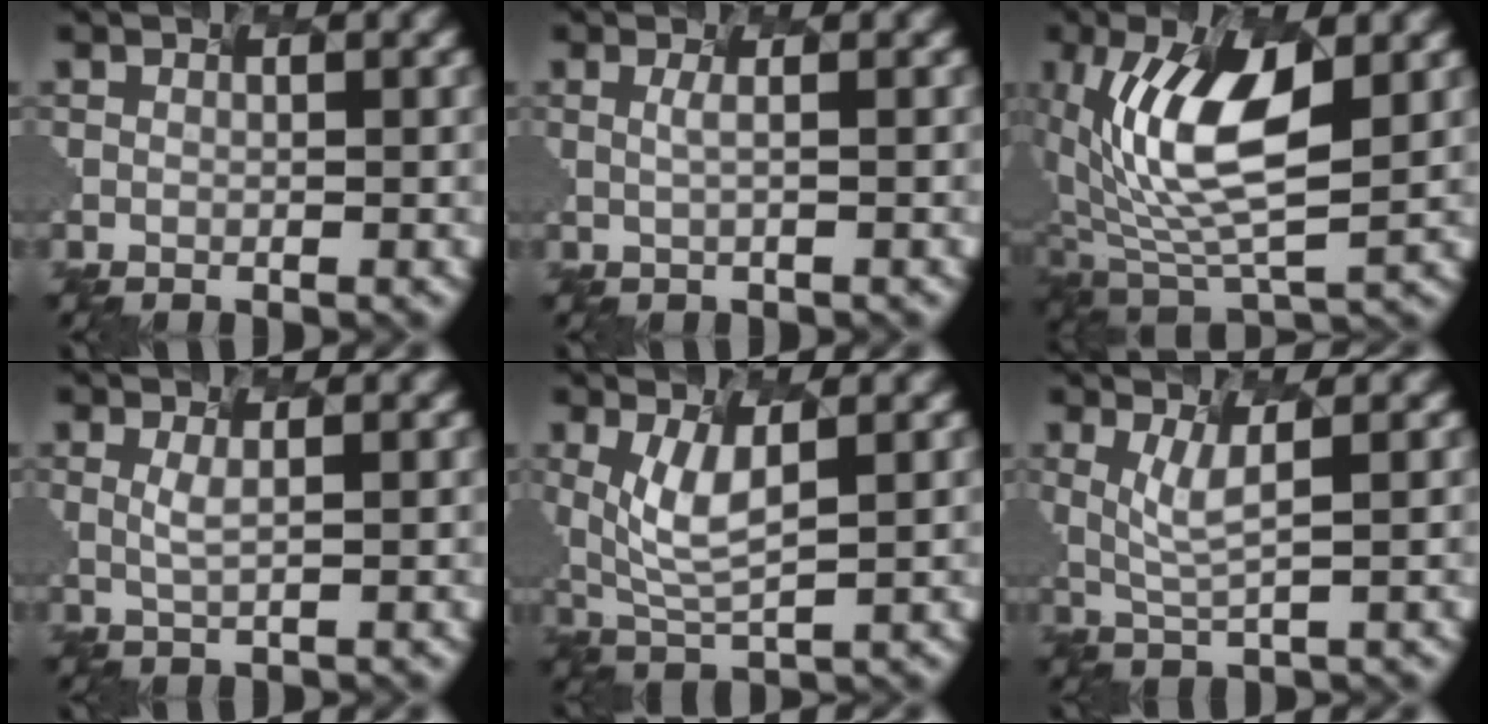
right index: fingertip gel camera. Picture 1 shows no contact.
{"total": 0.8, "force": [-0.4, 0.0, 0.7], "torque": [-0.018, -0.002, -0.003]}
{"total": 9.6, "force": [0.7, 4.0, 8.7], "torque": [-0.176, 0.000, 0.019]}
{"total": 0.9, "force": [-0.4, -0.1, 0.9], "torque": [-0.025, -0.002, 0.005]}
{"total": 3.8, "force": [0.3, 1.2, 3.6], "torque": [-0.092, -0.012, 0.023]}
{"total": 2.2, "force": [0.0, 0.1, 2.2], "torque": [-0.063, -0.006, 0.018]}